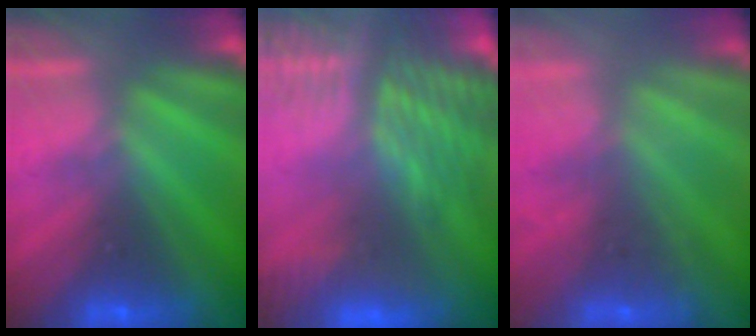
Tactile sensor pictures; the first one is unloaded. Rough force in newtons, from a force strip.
{"total": 9.6}
{"total": 2.1}